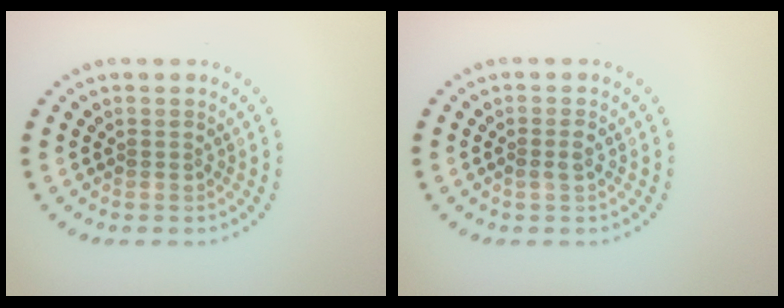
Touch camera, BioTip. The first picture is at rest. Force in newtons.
{"total": 0.9, "press": 0.8, "slide": 0.3}